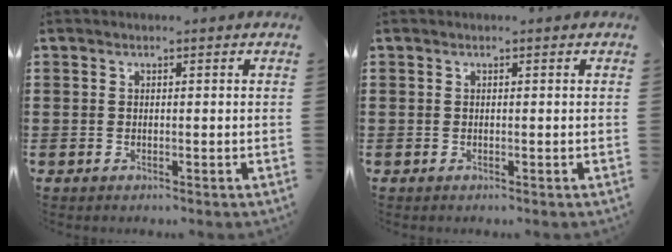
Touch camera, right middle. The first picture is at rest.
{"total": 0.0}